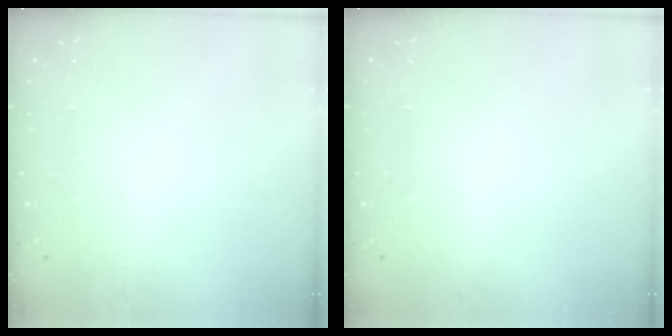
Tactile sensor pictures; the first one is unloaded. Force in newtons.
{"total": 0.0}